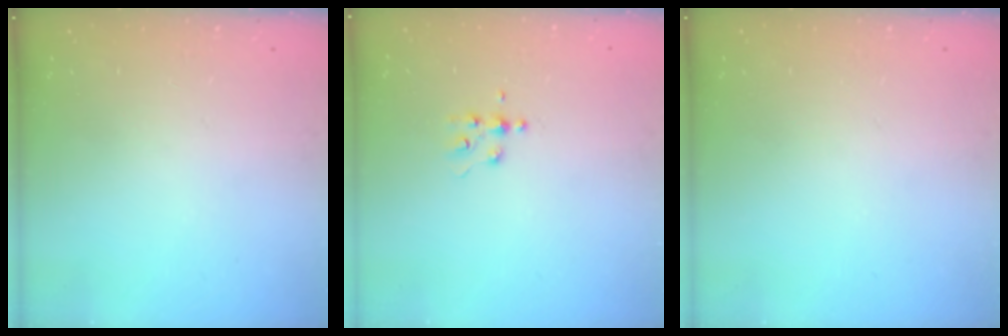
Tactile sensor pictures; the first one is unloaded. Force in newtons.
{"total": 4.3, "press": 4.3, "slide": 0.5}
{"total": 0.0}